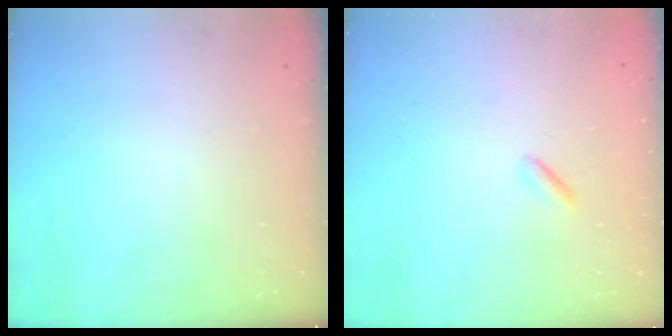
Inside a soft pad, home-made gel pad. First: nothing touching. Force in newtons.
{"total": 0.0}